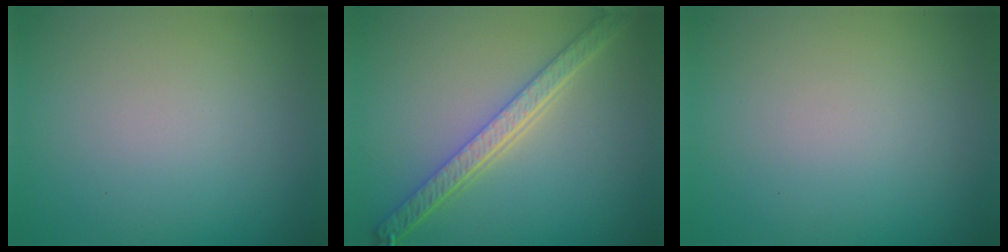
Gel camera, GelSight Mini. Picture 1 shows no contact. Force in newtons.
{"total": 5.1, "press": 4.0, "slide": 3.1}
{"total": 0.0}